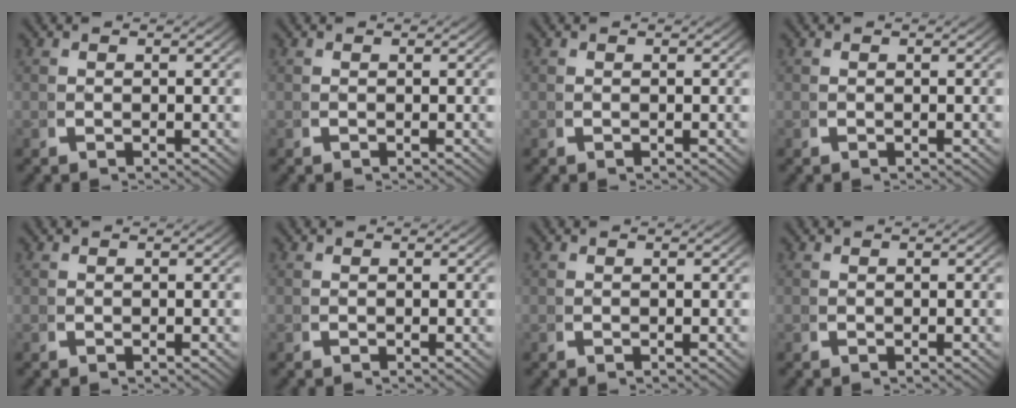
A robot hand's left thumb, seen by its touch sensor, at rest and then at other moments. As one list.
[{"total": 0.0}, {"total": 0.0}, {"total": 0.6, "force": [0.2, -0.5, -0.2], "torque": [0.006, -0.002, 0.007]}, {"total": 0.0}, {"total": 0.0}, {"total": 0.0}, {"total": 0.0}]